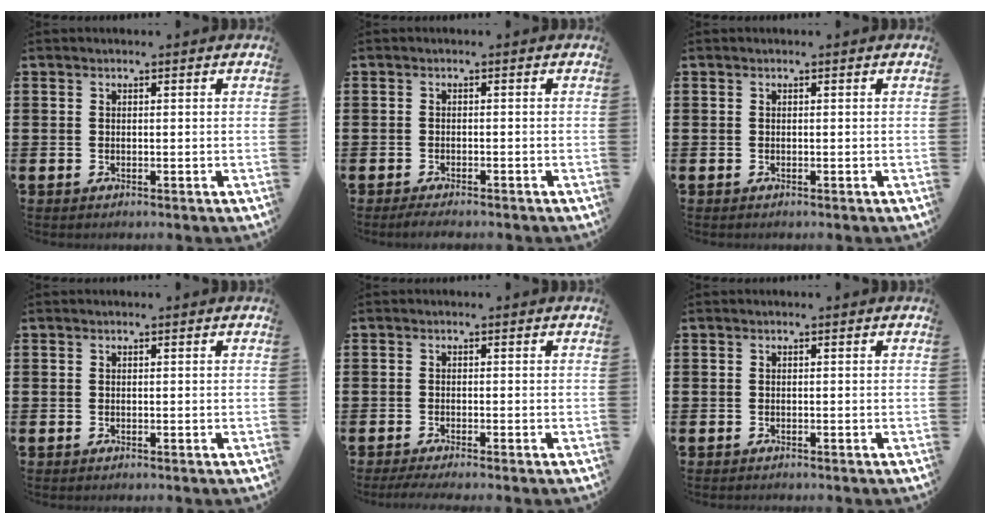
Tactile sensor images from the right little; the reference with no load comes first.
{"total": 1.2, "force": [-1.0, 0.1, 0.5], "torque": [-0.010, -0.001, -0.020]}
{"total": 0.0}
{"total": 0.0}
{"total": 1.1, "force": [-0.8, 0.0, 0.8], "torque": [-0.011, -0.002, -0.015]}
{"total": 0.0}